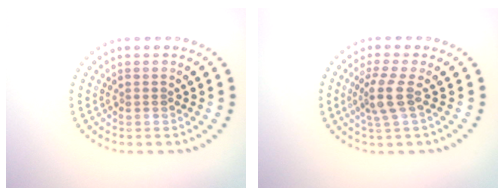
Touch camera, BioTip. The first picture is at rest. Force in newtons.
{"total": 2.7, "press": 2.1, "slide": 1.8}